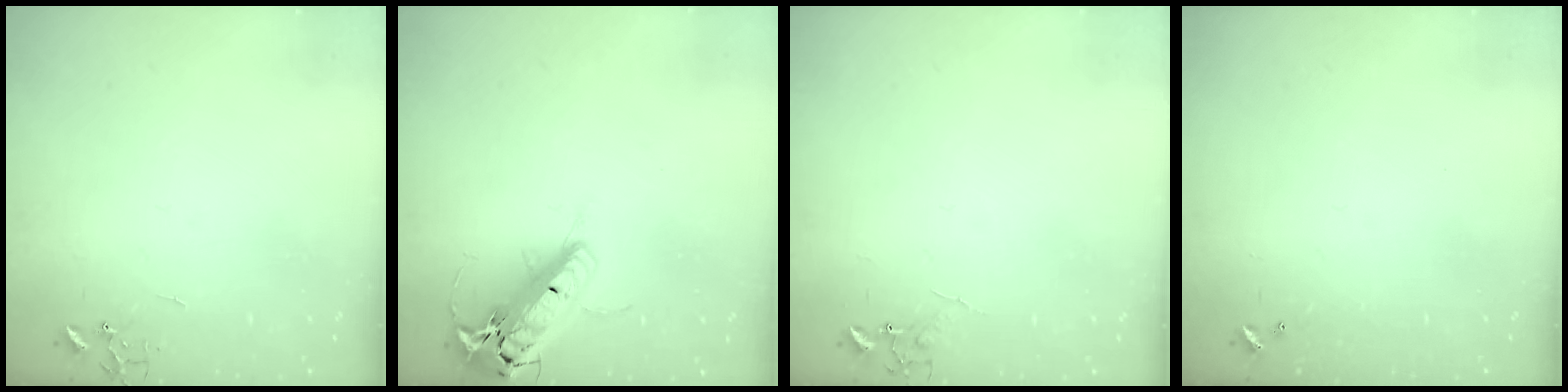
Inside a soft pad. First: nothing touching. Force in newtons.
{"total": 22.0, "press": 21.5, "slide": 4.5}
{"total": 5.2, "press": 5.2, "slide": 0.6}
{"total": 0.0}